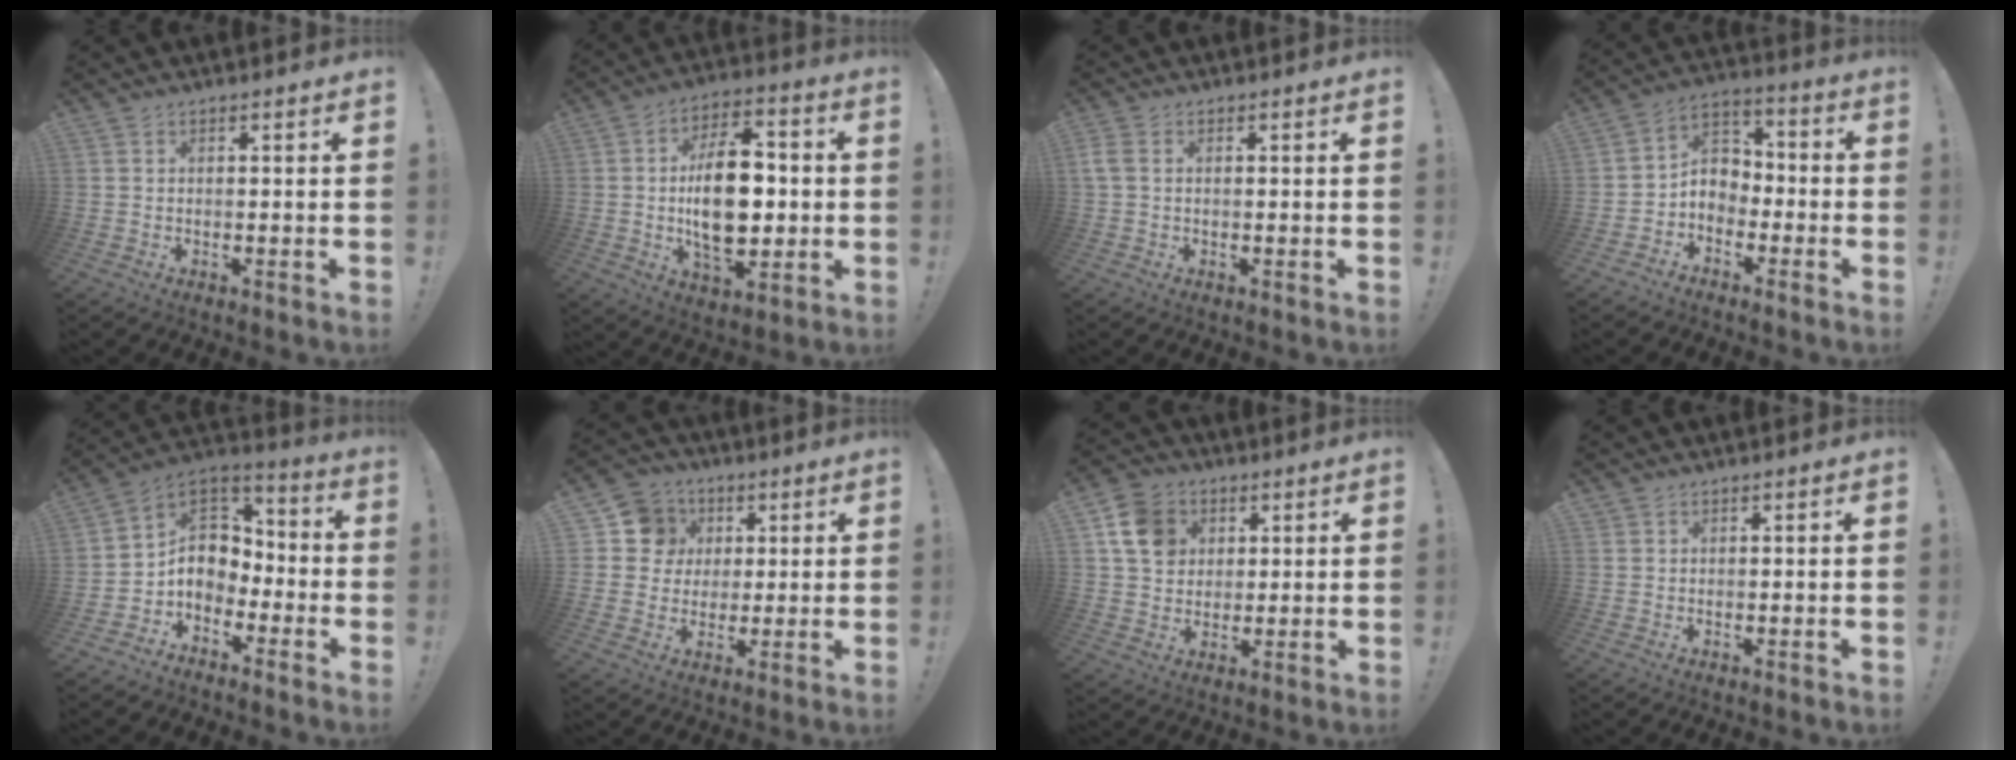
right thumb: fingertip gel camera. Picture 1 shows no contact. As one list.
[{"total": 18.6, "force": [-0.6, 10.8, 15.2], "torque": [-0.261, 0.003, -0.012]}, {"total": 2.3, "force": [0.2, 1.5, 1.8], "torque": [-0.037, 0.003, 0.004]}, {"total": 6.3, "force": [-1.9, 5.7, 1.8], "torque": [-0.026, 0.013, -0.027]}, {"total": 8.1, "force": [-0.4, 7.4, 3.1], "torque": [-0.045, -0.005, 0.001]}, {"total": 10.9, "force": [2.8, 10.1, 2.9], "torque": [-0.033, -0.006, 0.060]}, {"total": 11.6, "force": [4.5, 9.6, 4.9], "torque": [-0.069, -0.009, 0.092]}, {"total": 0.8, "force": [0.7, 0.5, 0.1], "torque": [0.002, -0.002, 0.013]}]